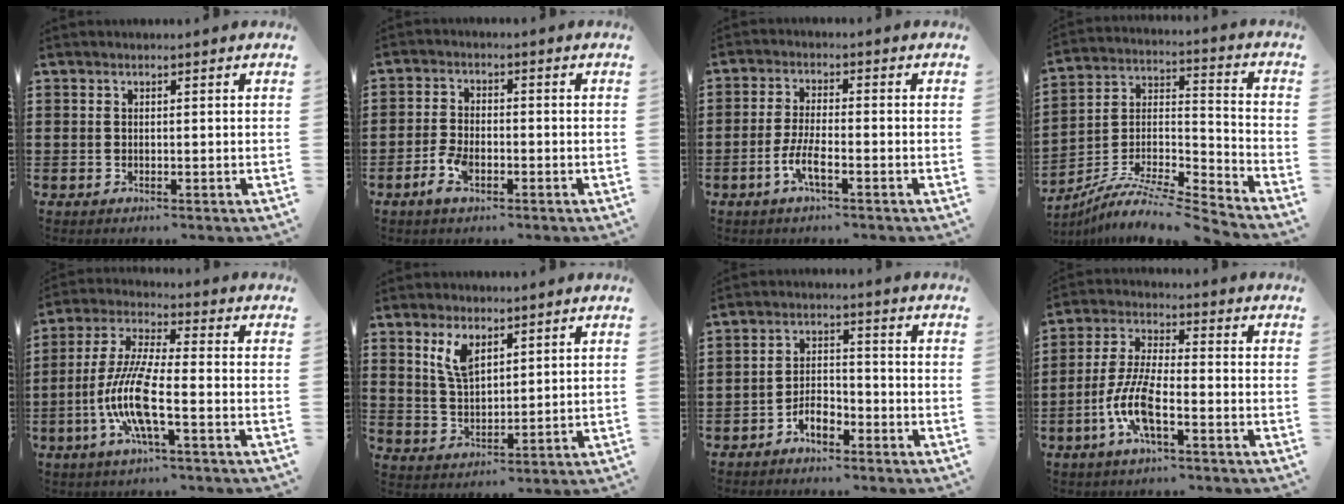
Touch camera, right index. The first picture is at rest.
{"total": 3.8, "force": [-2.0, 1.7, 2.8], "torque": [-0.068, -0.005, -0.040]}
{"total": 4.4, "force": [-2.2, 0.8, 3.7], "torque": [-0.083, -0.006, -0.045]}
{"total": 8.8, "force": [-8.0, 1.6, 3.5], "torque": [-0.067, 0.011, -0.161]}
{"total": 10.2, "force": [-3.6, 1.8, 9.4], "torque": [-0.218, -0.019, -0.075]}
{"total": 5.6, "force": [3.3, 2.5, 3.7], "torque": [-0.083, 0.006, 0.059]}
{"total": 3.9, "force": [-3.0, 1.7, 1.9], "torque": [-0.043, 0.006, -0.061]}
{"total": 8.3, "force": [-3.5, 2.1, 7.2], "torque": [-0.173, -0.016, -0.071]}